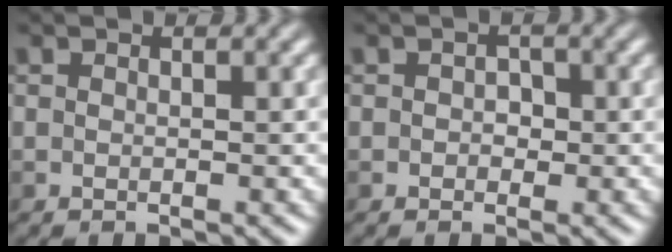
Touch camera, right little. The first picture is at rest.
{"total": 1.9, "force": [0.3, 1.7, 0.8], "torque": [0.013, 0.006, -0.014]}